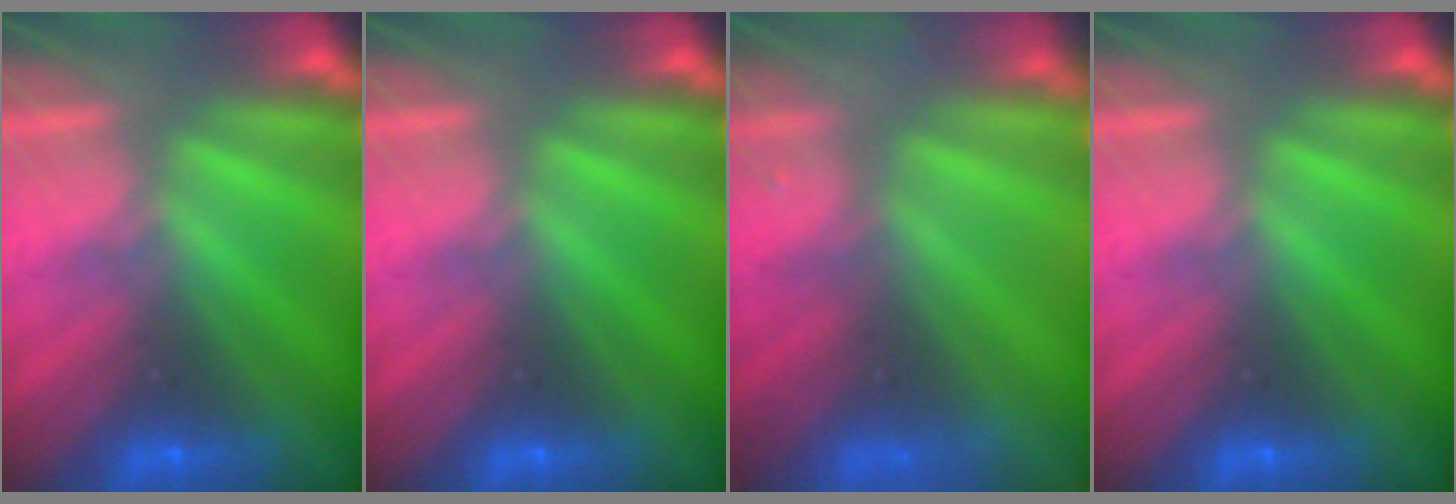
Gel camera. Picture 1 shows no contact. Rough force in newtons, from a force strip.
{"total": 0.0}
{"total": 11.8}
{"total": 0.0}